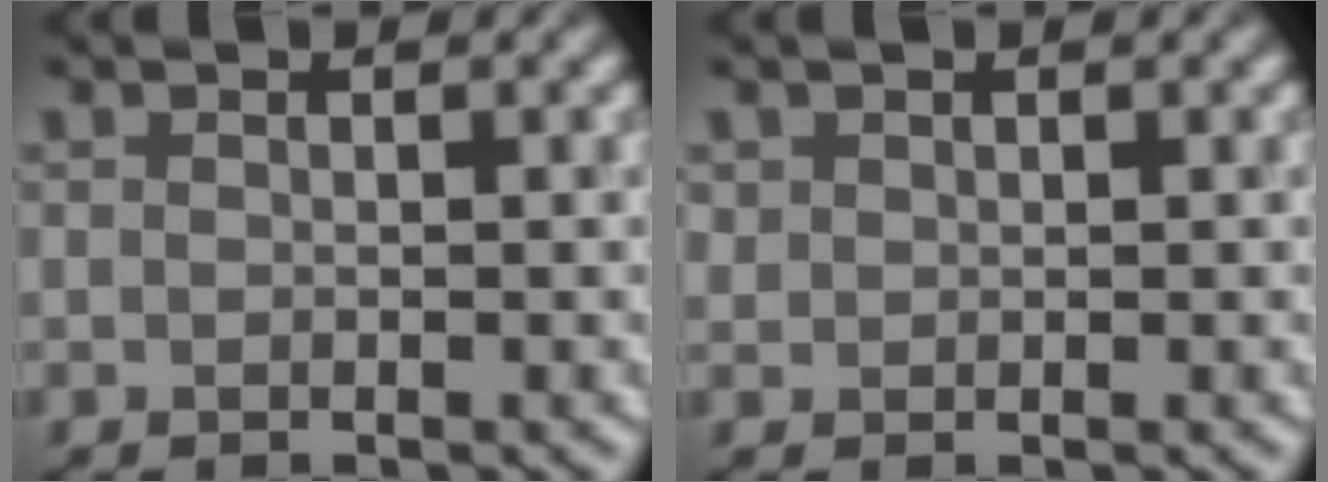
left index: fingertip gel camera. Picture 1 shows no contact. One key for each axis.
{"total": 0.7, "fx": 0.4, "fy": 0.5, "fz": 0.0, "tx": 0.001, "ty": 0.000, "tz": 0.009}